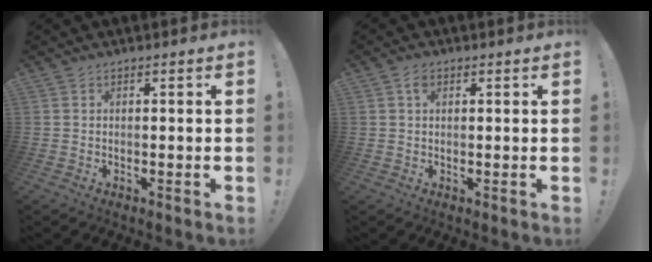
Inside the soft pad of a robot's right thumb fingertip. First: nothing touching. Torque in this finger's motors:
{"motor_torque": [0.23, 0.18, 0.00, 0.00, 0.00]}